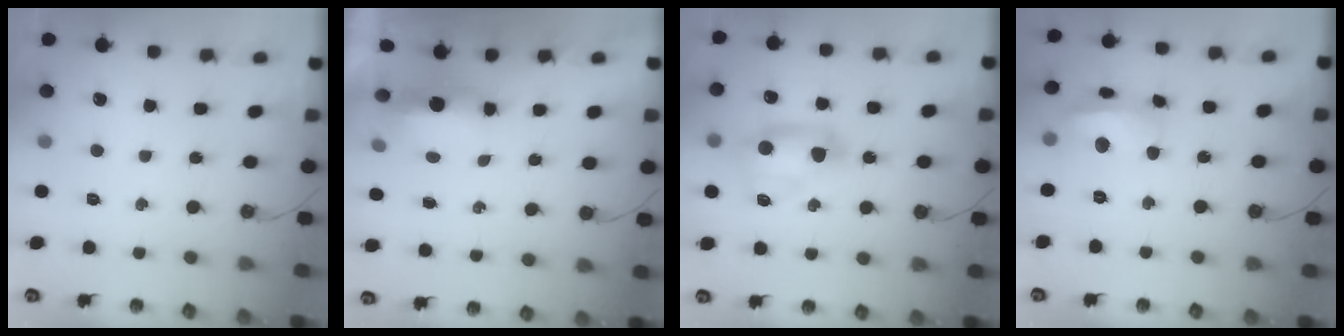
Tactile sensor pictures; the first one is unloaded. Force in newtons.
{"total": 11.6, "press": 6.5, "slide": 9.7}
{"total": 11.7, "press": 11.7, "slide": 0.9}
{"total": 14.0, "press": 13.9, "slide": 1.5}